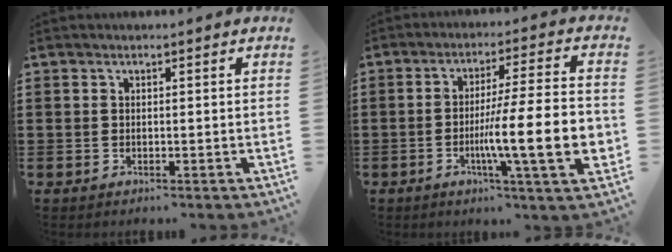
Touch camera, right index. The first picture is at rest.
{"total": 14.9, "force": [-3.4, 2.2, 14.4], "torque": [-0.242, -0.014, -0.063]}